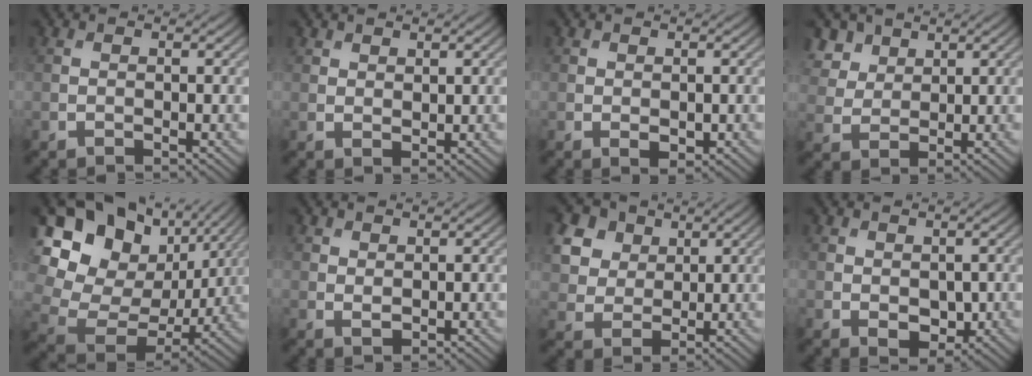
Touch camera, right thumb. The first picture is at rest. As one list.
[{"total": 1.5, "force": [1.2, 0.7, 0.5], "torque": [-0.010, -0.003, 0.027]}, {"total": 1.4, "force": [-0.1, 0.9, 1.1], "torque": [-0.018, -0.007, 0.003]}, {"total": 5.0, "force": [3.0, 3.4, 2.1], "torque": [-0.069, 0.000, 0.065]}, {"total": 17.3, "force": [6.8, 12.8, 9.4], "torque": [-0.237, 0.026, 0.151]}, {"total": 1.4, "force": [0.9, 0.9, 0.6], "torque": [-0.014, -0.003, 0.020]}, {"total": 8.7, "force": [4.1, 6.6, 3.9], "torque": [-0.159, 0.011, 0.083]}, {"total": 2.8, "force": [0.2, 2.1, 1.9], "torque": [-0.036, -0.010, 0.009]}]